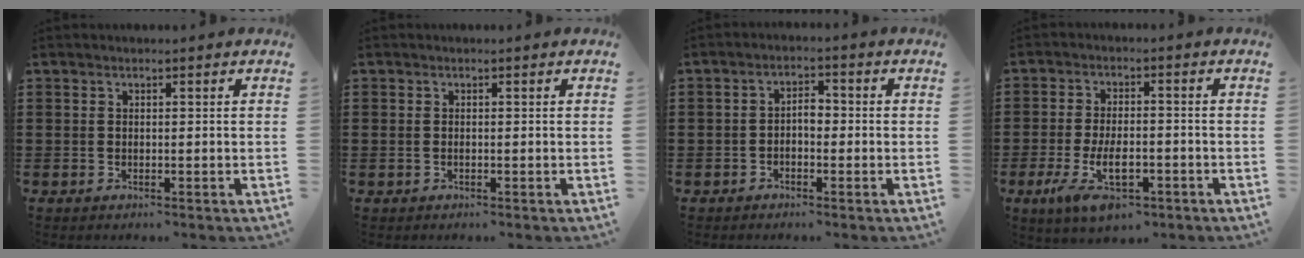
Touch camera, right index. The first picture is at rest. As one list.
[{"total": 0.5, "force": [-0.2, 0.3, 0.4], "torque": [-0.011, -0.001, -0.003]}, {"total": 2.3, "force": [-0.8, 1.1, 1.9], "torque": [-0.035, 0.006, -0.018]}, {"total": 8.2, "force": [-3.7, 3.4, 6.5], "torque": [-0.130, -0.008, -0.069]}]